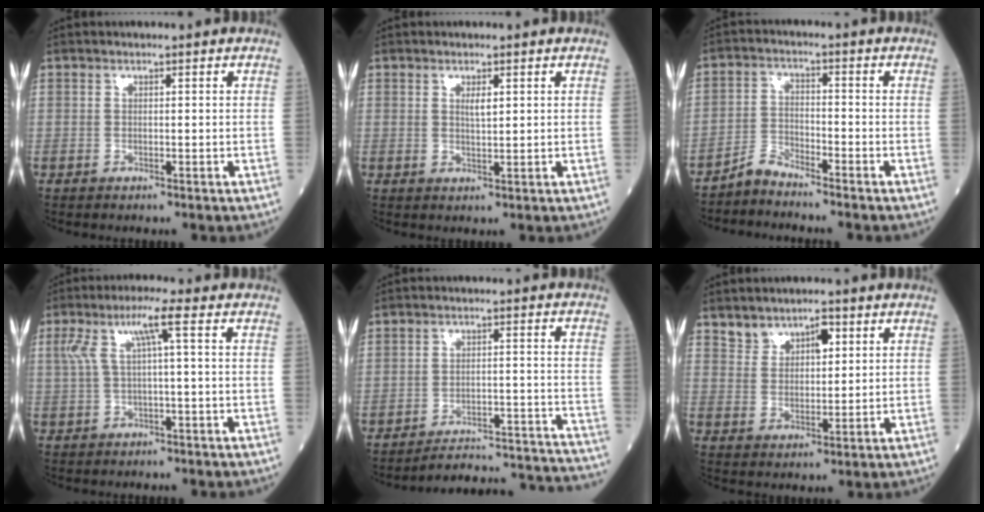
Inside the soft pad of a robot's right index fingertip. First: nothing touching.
{"total": 1.7, "force": [0.8, 0.3, 1.5], "torque": [-0.027, -0.003, 0.015]}
{"total": 3.2, "force": [-3.2, 0.2, 0.2], "torque": [-0.005, -0.012, -0.063]}
{"total": 5.3, "force": [1.3, -0.1, 5.1], "torque": [-0.106, 0.029, 0.033]}
{"total": 18.2, "force": [-18.1, -0.2, 2.0], "torque": [0.002, 0.016, -0.228]}
{"total": 5.0, "force": [3.3, 2.8, 2.6], "torque": [-0.041, 0.011, 0.062]}